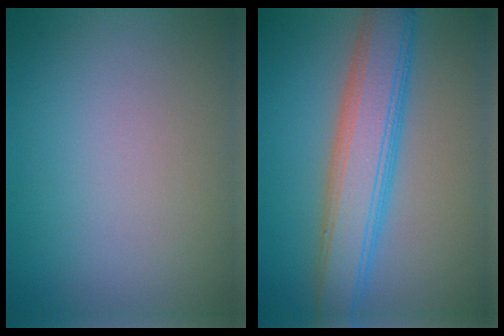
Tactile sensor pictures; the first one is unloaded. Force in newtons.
{"total": 6.6, "press": 6.6, "slide": 0.0}